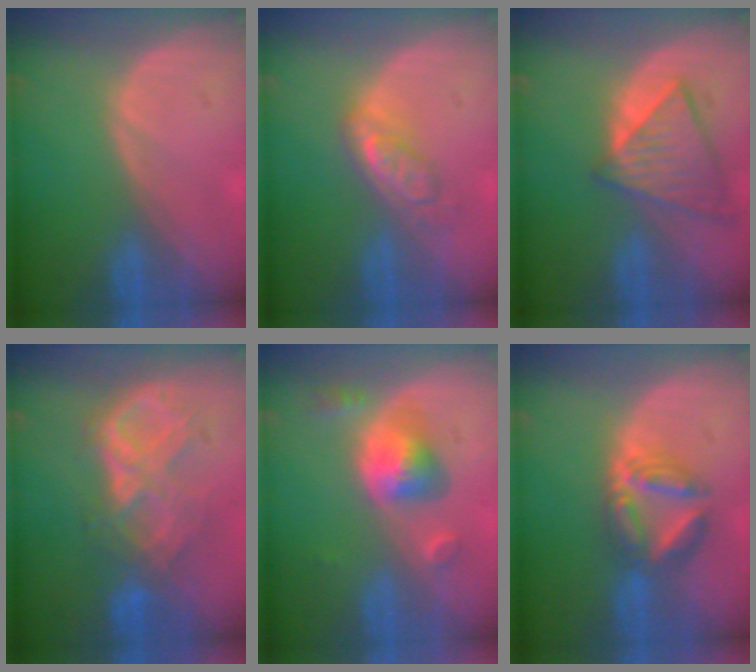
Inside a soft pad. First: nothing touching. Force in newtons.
{"total": 5.3, "press": 4.6, "slide": 2.7}
{"total": 8.0, "press": 7.3, "slide": 3.4}
{"total": 9.2, "press": 7.9, "slide": 4.7}
{"total": 6.0, "press": 5.5, "slide": 2.4}
{"total": 6.4, "press": 6.4, "slide": 0.3}